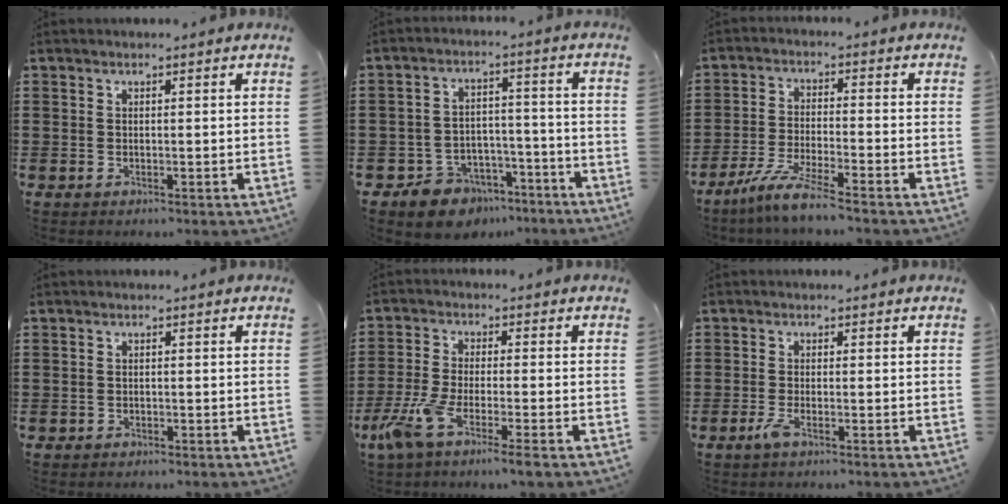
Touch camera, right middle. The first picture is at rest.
{"total": 6.2, "force": [-5.3, 3.1, 0.5], "torque": [-0.027, 0.024, -0.109]}
{"total": 6.2, "force": [-5.1, -0.3, 3.5], "torque": [-0.081, -0.017, -0.101]}
{"total": 0.7, "force": [-0.6, 0.4, 0.0], "torque": [-0.001, 0.003, -0.015]}
{"total": 6.4, "force": [-4.3, 0.5, 4.7], "torque": [-0.117, -0.019, -0.085]}
{"total": 2.1, "force": [-1.0, 0.2, 1.8], "torque": [-0.047, -0.009, -0.023]}